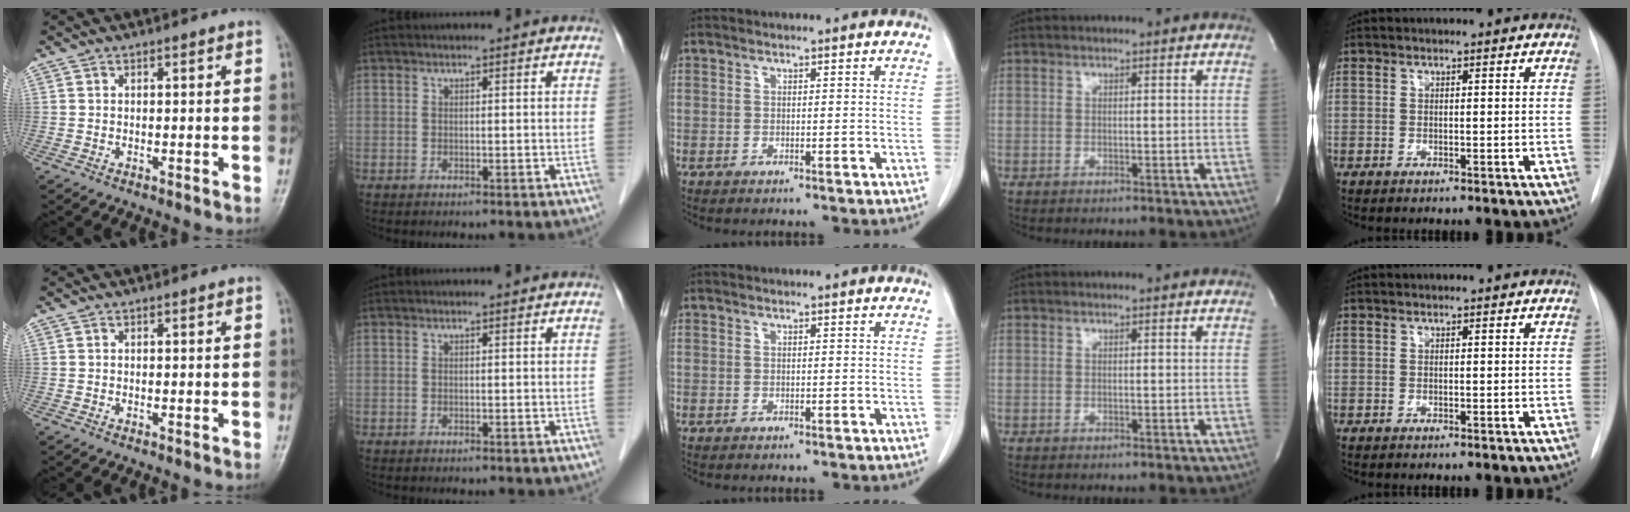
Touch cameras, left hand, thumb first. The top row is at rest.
{}